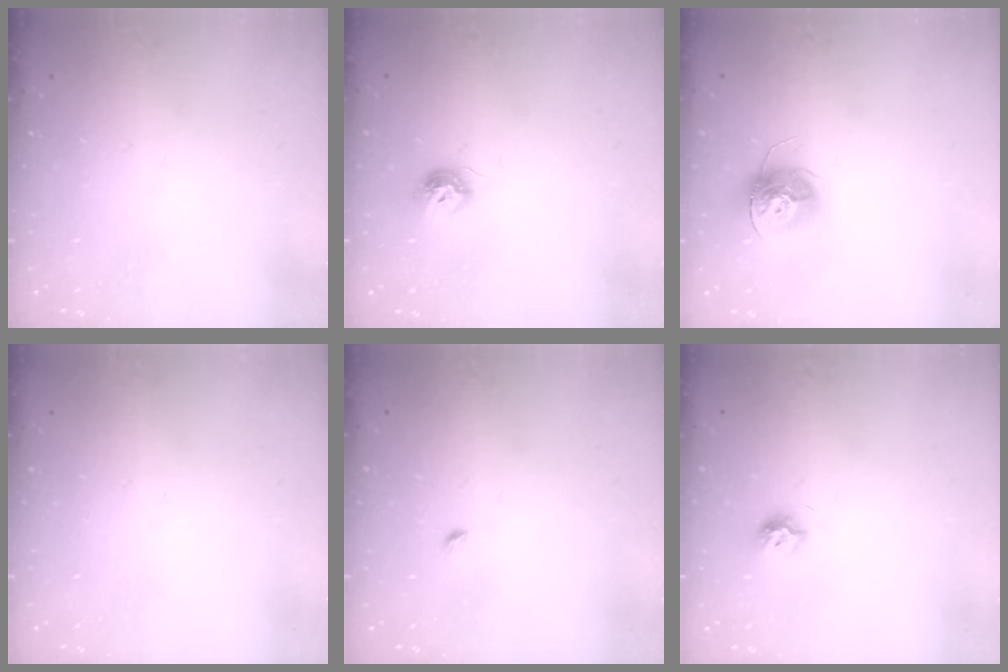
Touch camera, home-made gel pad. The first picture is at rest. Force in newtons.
{"total": 7.6, "press": 7.6, "slide": 0.2}
{"total": 12.2, "press": 12.2, "slide": 0.4}
{"total": 0.0}
{"total": 2.7, "press": 2.6, "slide": 0.6}
{"total": 6.9, "press": 6.9, "slide": 0.3}